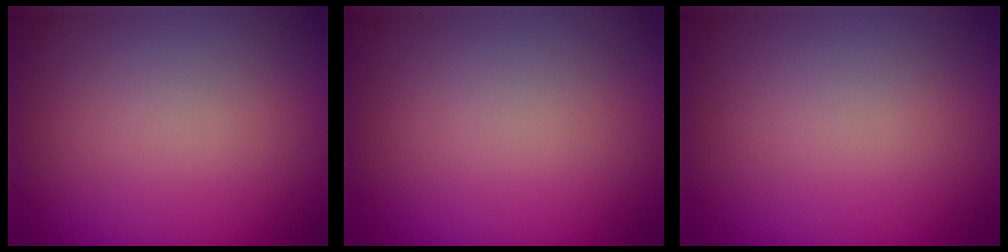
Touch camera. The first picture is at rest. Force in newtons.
{"total": 0.0}
{"total": 0.0}